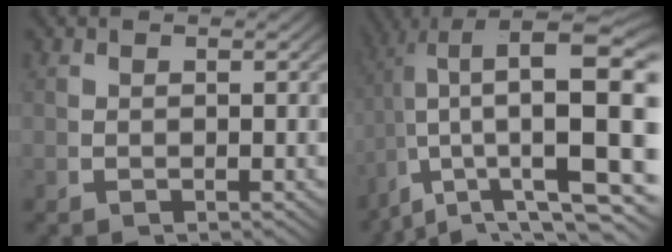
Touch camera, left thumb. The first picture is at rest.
{"total": 11.5, "force": [1.1, 4.6, 10.5], "torque": [-0.171, -0.001, 0.030]}